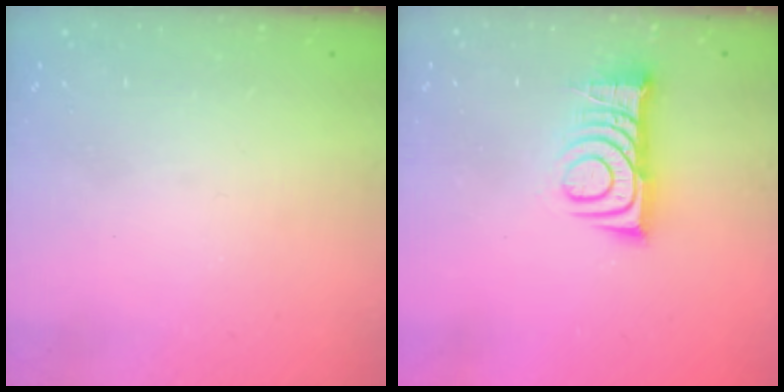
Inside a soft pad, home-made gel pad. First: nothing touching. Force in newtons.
{"total": 10.8, "press": 10.8, "slide": 0.9}